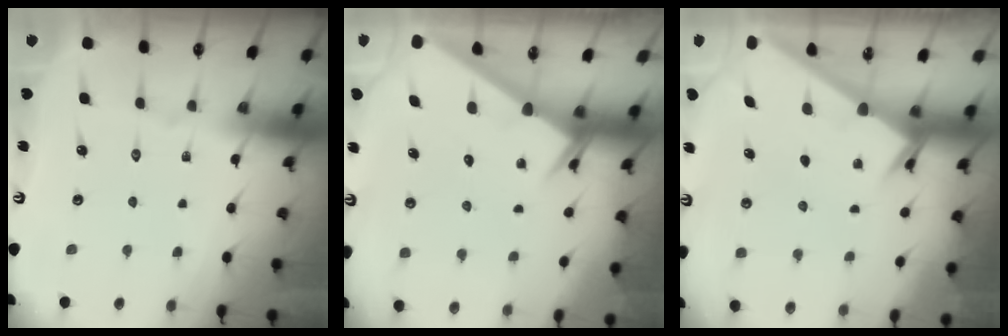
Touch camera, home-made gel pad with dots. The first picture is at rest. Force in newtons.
{"total": 2.6, "press": 2.6, "slide": 0.1}
{"total": 2.3, "press": 2.3, "slide": 0.3}